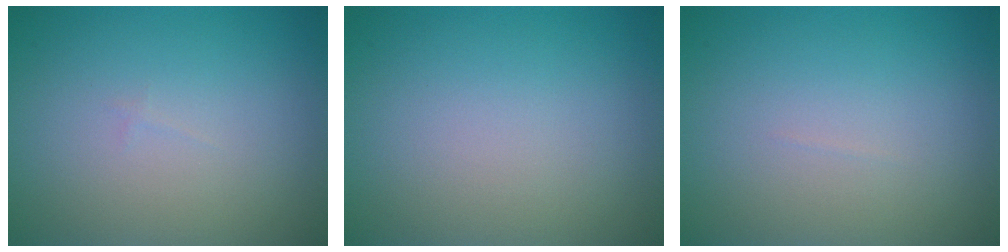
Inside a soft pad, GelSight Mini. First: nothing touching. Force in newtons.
{"total": 0.0}
{"total": 0.0}